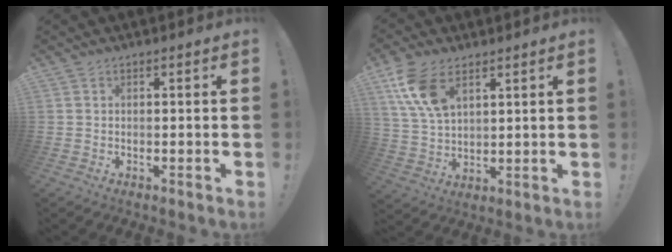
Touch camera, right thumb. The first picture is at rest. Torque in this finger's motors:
{"motor_torque": [-0.44, 0.91, 0.76, 0.90, 0.09]}